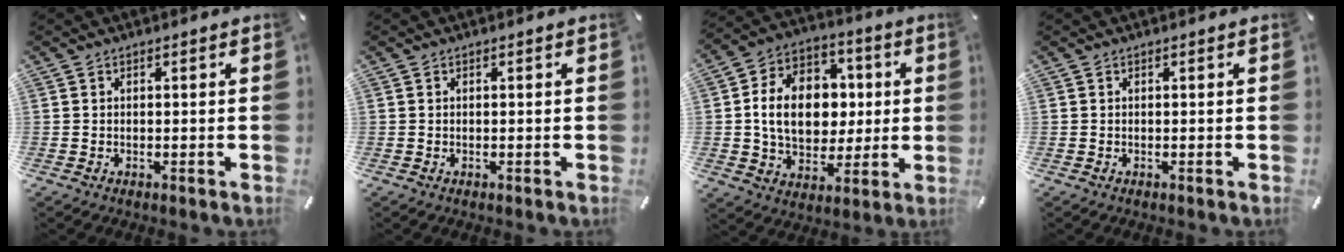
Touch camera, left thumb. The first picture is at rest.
{"total": 0.0}
{"total": 15.6, "force": [0.1, 12.5, 9.3], "torque": [-0.178, 0.017, 0.009]}
{"total": 0.0}